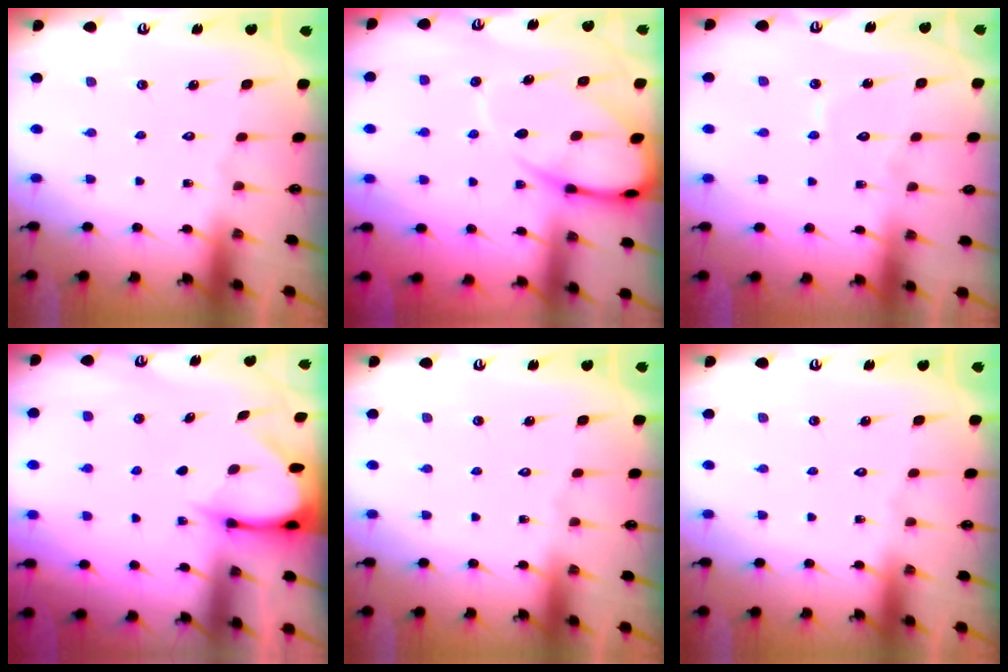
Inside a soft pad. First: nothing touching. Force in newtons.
{"total": 9.7, "press": 9.7, "slide": 1.0}
{"total": 5.3, "press": 5.3, "slide": 0.4}
{"total": 3.3, "press": 3.3, "slide": 0.3}
{"total": 0.0}
{"total": 0.0}